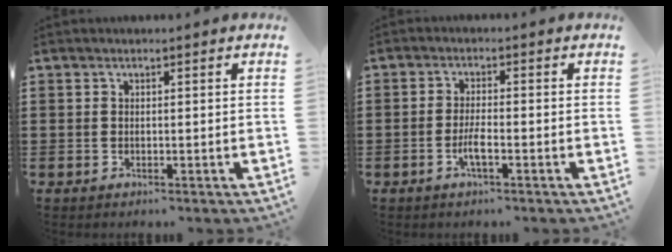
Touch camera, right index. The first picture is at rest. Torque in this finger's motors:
{"motor_torque": [0.56, -0.35, 0.10, 0.05]}